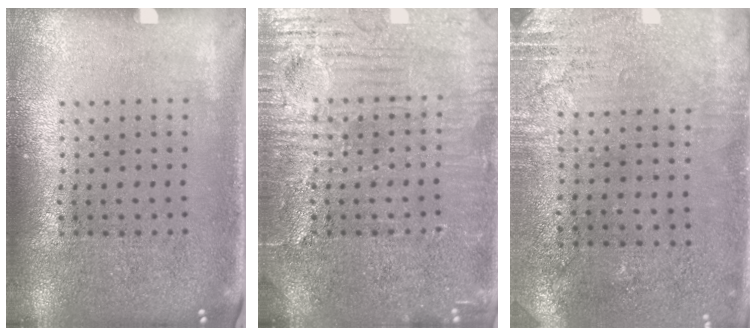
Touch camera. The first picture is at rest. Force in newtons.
{"total": 5.3, "press": 5.3, "slide": 0.7}
{"total": 2.8, "press": 2.3, "slide": 1.6}